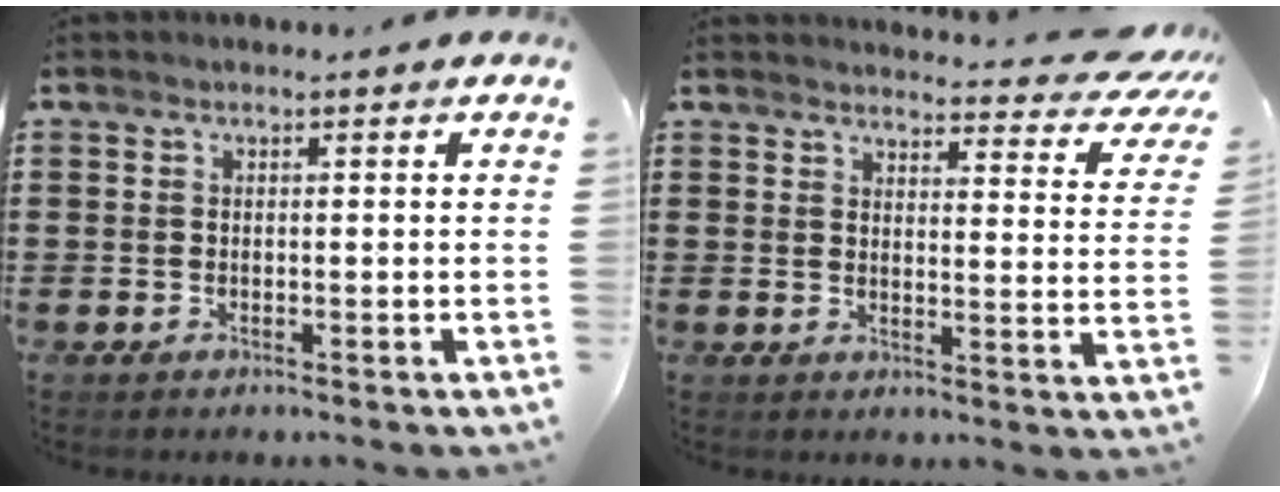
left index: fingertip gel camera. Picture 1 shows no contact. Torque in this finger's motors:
{"motor_torque": [1.99, -0.14, 0.16, 0.00]}